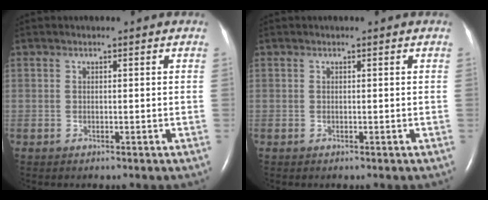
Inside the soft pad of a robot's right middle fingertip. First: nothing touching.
{"total": 0.0}